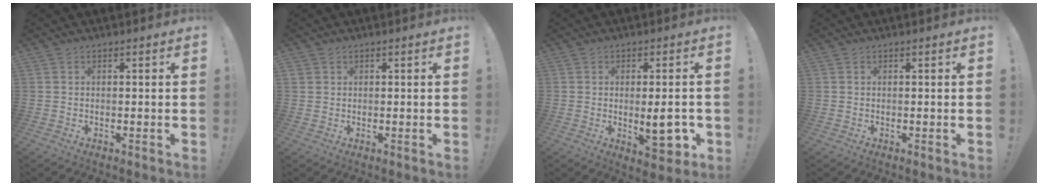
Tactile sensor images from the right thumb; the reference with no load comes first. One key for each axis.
{"total": 1.5, "fx": 1.0, "fy": 1.0, "fz": 0.3, "tx": -0.004, "ty": -0.001, "tz": 0.019}
{"total": 10.0, "fx": -1.4, "fy": 3.6, "fz": 9.2, "tx": -0.094, "ty": -0.009, "tz": -0.018}
{"total": 0.0}